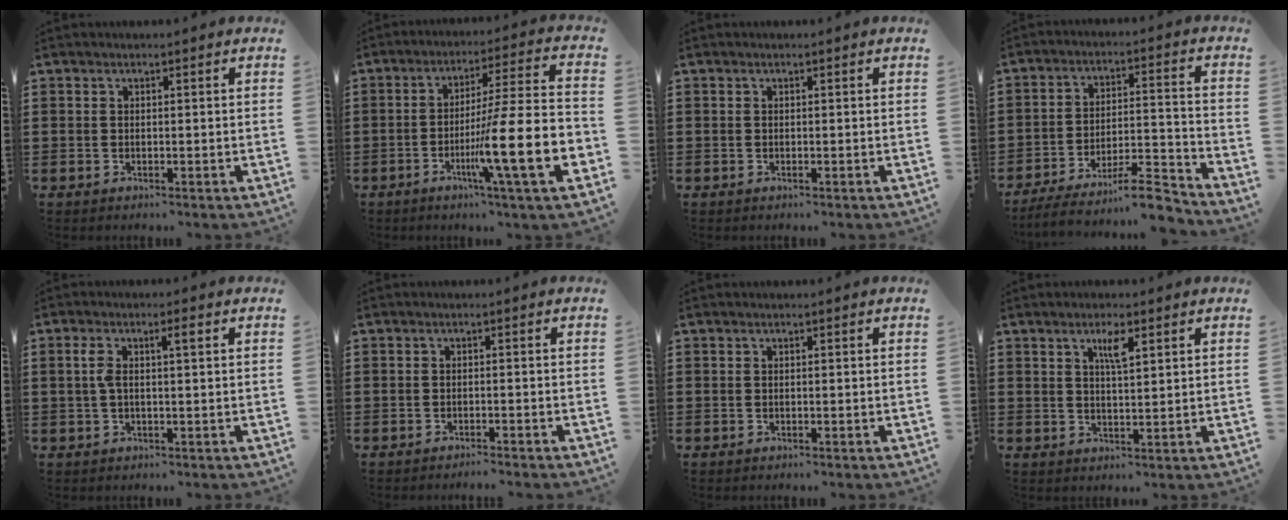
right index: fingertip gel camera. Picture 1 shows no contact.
{"total": 15.9, "force": [-5.3, 1.4, 14.9], "torque": [-0.241, -0.021, -0.092]}
{"total": 0.0}
{"total": 9.8, "force": [-8.4, 1.3, 4.9], "torque": [-0.069, 0.017, -0.157]}
{"total": 3.4, "force": [0.7, 0.7, 3.2], "torque": [-0.063, 0.006, 0.008]}
{"total": 1.3, "force": [-1.2, -0.4, 0.3], "torque": [-0.007, -0.001, -0.024]}
{"total": 0.0}
{"total": 3.6, "force": [1.9, 0.8, 3.0], "torque": [-0.055, 0.004, 0.028]}